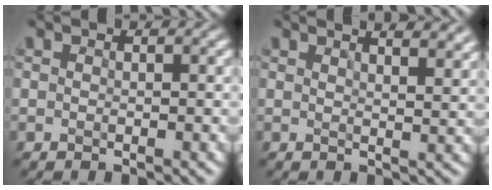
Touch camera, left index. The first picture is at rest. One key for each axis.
{"total": 6.4, "fx": 4.8, "fy": 2.3, "fz": 3.4, "tx": -0.008, "ty": 0.039, "tz": 0.029}